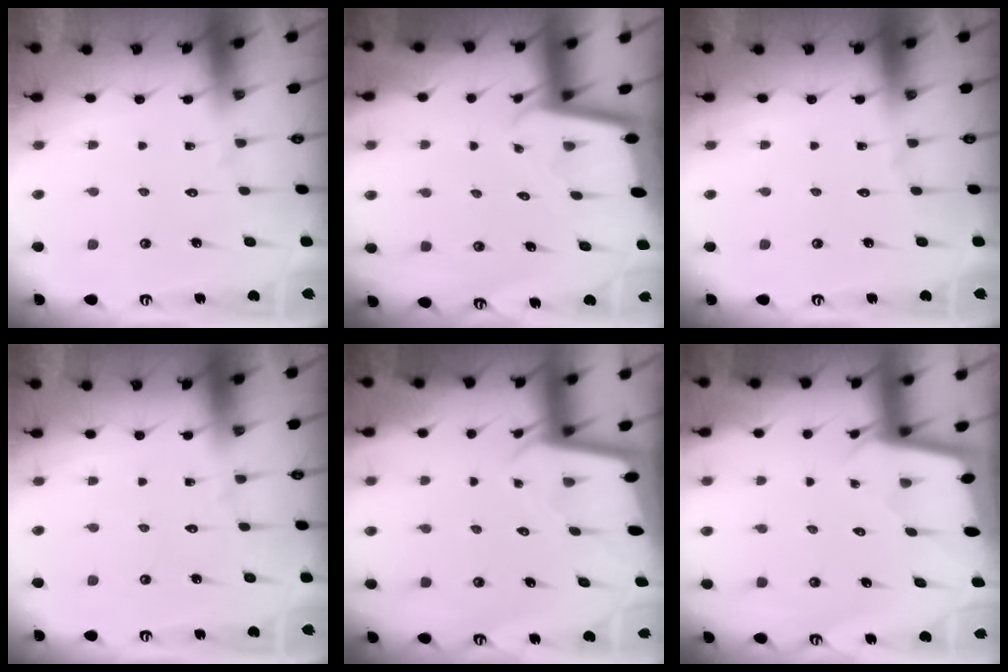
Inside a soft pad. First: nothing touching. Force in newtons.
{"total": 1.9, "press": 1.9, "slide": 0.1}
{"total": 0.0}
{"total": 0.0}
{"total": 2.0, "press": 2.0, "slide": 0.0}
{"total": 1.8, "press": 1.7, "slide": 0.1}